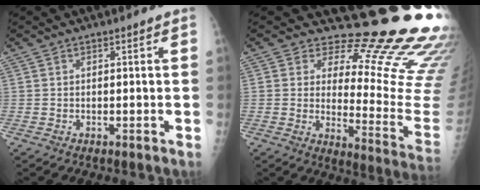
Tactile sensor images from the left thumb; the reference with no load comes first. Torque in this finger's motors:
{"motor_torque": [0.50, 0.13, -0.38, -0.90, 0.05]}